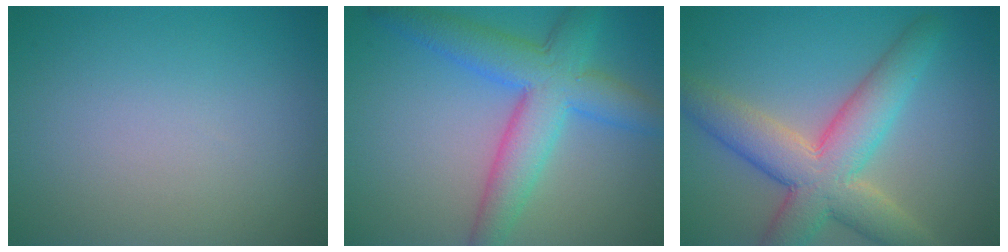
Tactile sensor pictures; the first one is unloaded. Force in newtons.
{"total": 7.0, "press": 7.0, "slide": 0.2}
{"total": 8.0, "press": 8.0, "slide": 0.7}